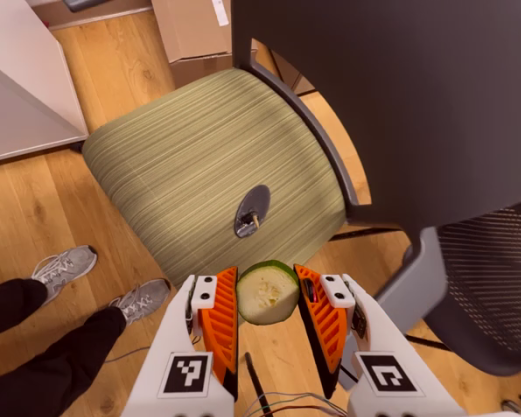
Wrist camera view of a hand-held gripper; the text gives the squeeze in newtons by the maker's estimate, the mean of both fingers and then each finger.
{"total": 9.3, "left": 9.8, "right": 8.8}